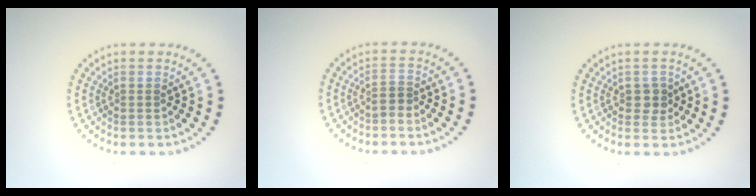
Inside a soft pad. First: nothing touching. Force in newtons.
{"total": 0.9, "press": 0.7, "slide": 0.6}
{"total": 1.4, "press": 1.4, "slide": 0.4}